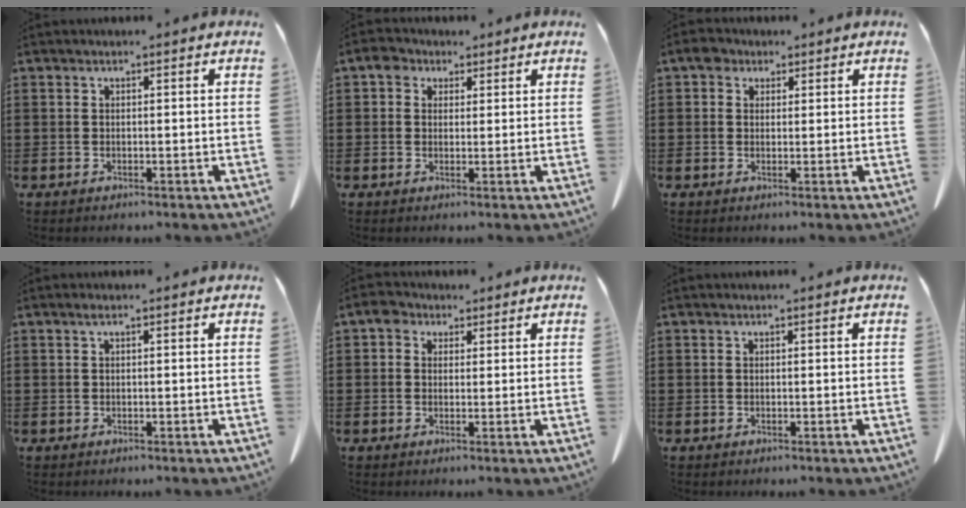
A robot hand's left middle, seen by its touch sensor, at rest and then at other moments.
{"total": 2.8, "force": [1.7, 2.0, 1.0], "torque": [-0.021, 0.006, 0.029]}
{"total": 2.7, "force": [1.8, 1.8, 1.1], "torque": [-0.022, 0.003, 0.031]}
{"total": 0.7, "force": [0.1, 0.1, 0.7], "torque": [-0.014, 0.001, 0.003]}
{"total": 2.6, "force": [1.5, 1.9, 1.1], "torque": [-0.021, 0.006, 0.025]}
{"total": 0.0}